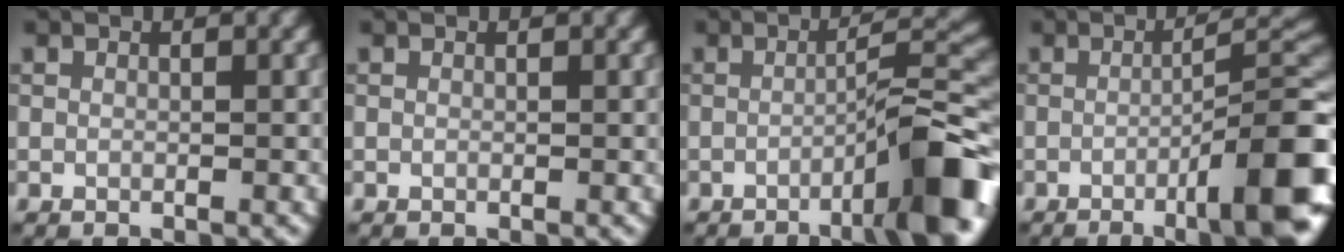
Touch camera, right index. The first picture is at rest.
{"total": 0.0}
{"total": 8.5, "force": [-4.2, 1.2, 7.3], "torque": [-0.090, 0.022, -0.070]}
{"total": 11.8, "force": [-4.5, 2.5, 10.7], "torque": [-0.131, 0.001, -0.062]}